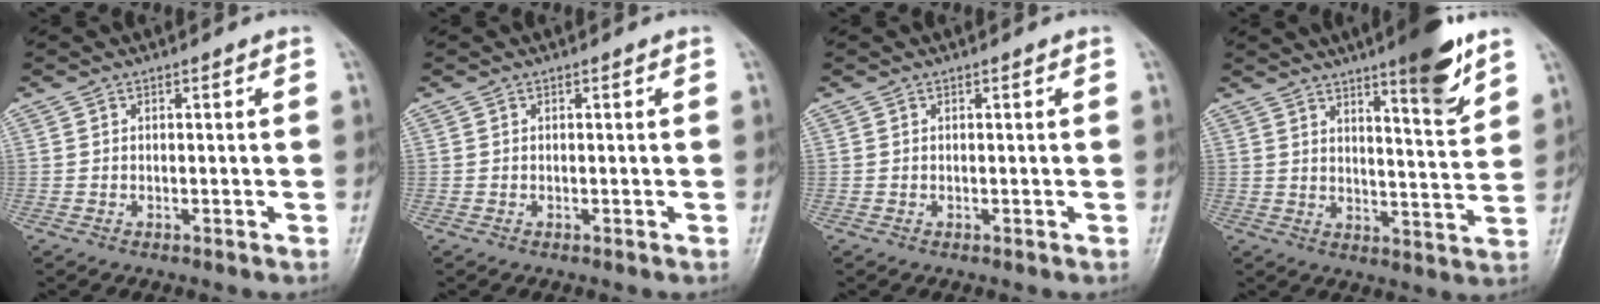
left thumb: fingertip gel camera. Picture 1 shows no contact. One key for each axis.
{"total": 0.0}
{"total": 0.0}
{"total": 11.2, "fx": 7.3, "fy": 1.8, "fz": 8.3, "tx": -0.104, "ty": -0.049, "tz": 0.106}